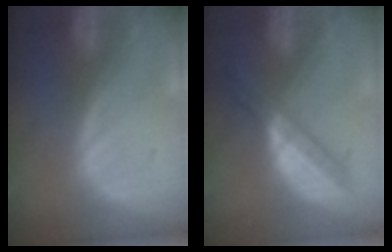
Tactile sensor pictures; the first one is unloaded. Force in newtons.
{"total": 6.1, "press": 5.4, "slide": 2.9}